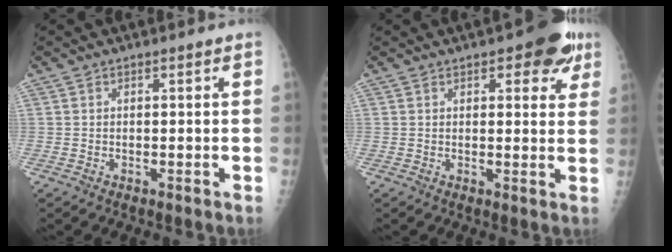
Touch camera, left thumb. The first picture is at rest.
{"total": 7.7, "force": [4.1, 3.4, 5.5], "torque": [-0.035, -0.012, 0.044]}